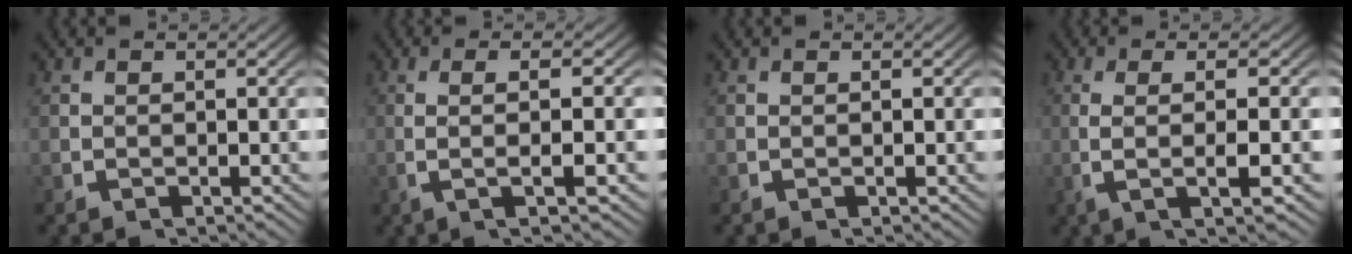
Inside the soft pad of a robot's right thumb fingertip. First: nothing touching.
{"total": 4.9, "force": [-0.2, 0.6, 4.9], "torque": [-0.095, 0.006, -0.004]}
{"total": 0.5, "force": [0.2, -0.5, 0.0], "torque": [0.002, -0.002, 0.007]}
{"total": 6.0, "force": [-0.3, 1.2, 5.8], "torque": [-0.115, 0.001, 0.000]}